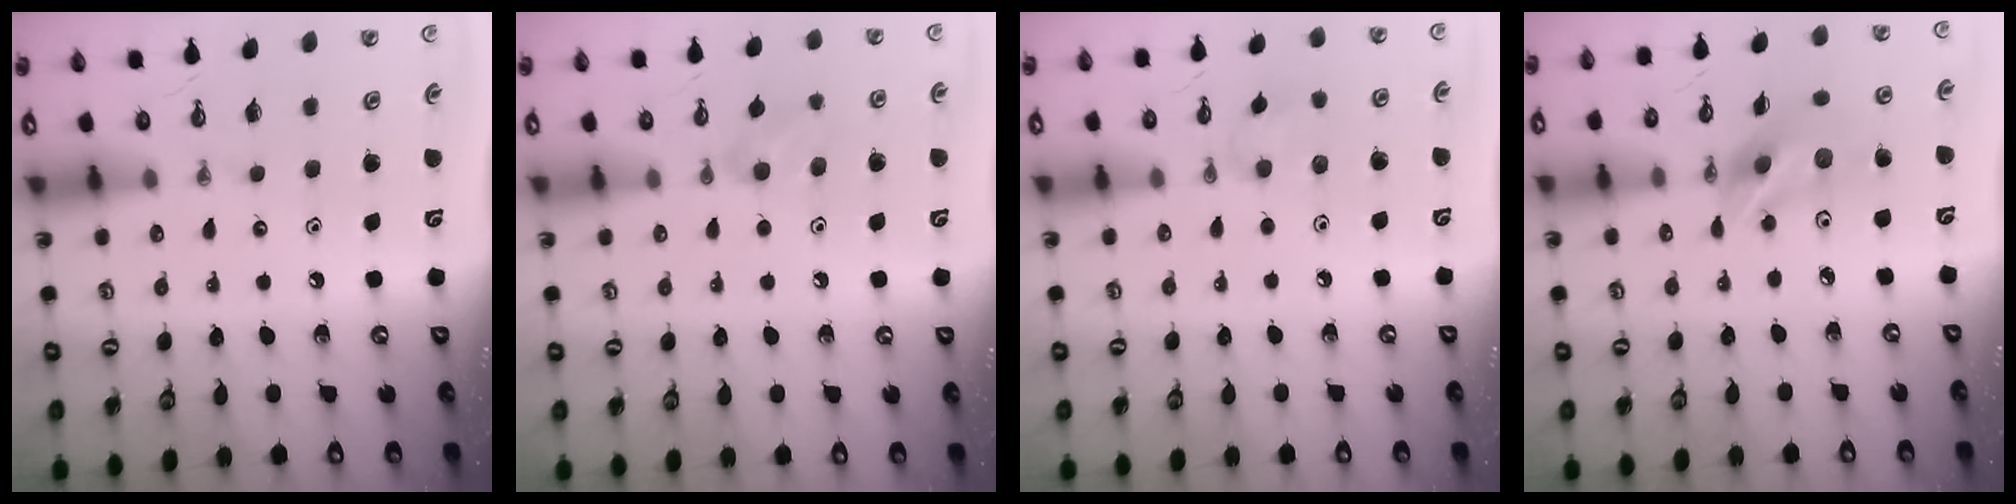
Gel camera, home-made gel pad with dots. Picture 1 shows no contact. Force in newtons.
{"total": 6.1, "press": 6.0, "slide": 1.4}
{"total": 6.7, "press": 6.6, "slide": 0.8}
{"total": 12.5, "press": 12.0, "slide": 3.2}